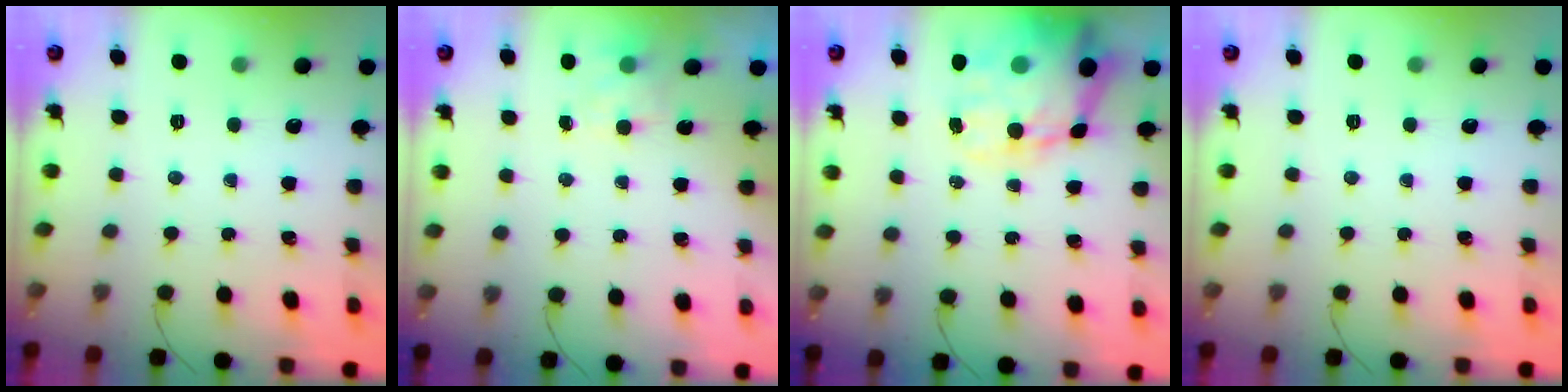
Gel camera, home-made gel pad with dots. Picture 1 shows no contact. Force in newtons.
{"total": 4.7, "press": 4.5, "slide": 1.3}
{"total": 20.3, "press": 19.8, "slide": 4.6}
{"total": 0.0}